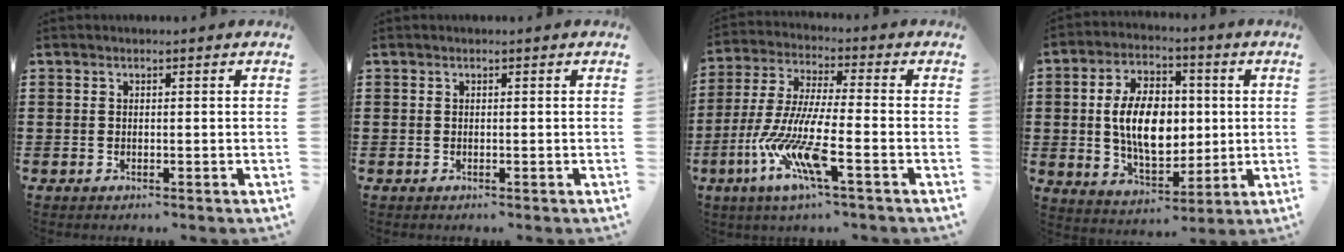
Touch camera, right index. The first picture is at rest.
{"total": 0.0}
{"total": 11.5, "force": [-5.5, 2.0, 9.9], "torque": [-0.236, -0.015, -0.114]}
{"total": 10.7, "force": [0.5, 6.6, 8.4], "torque": [-0.161, 0.006, 0.004]}